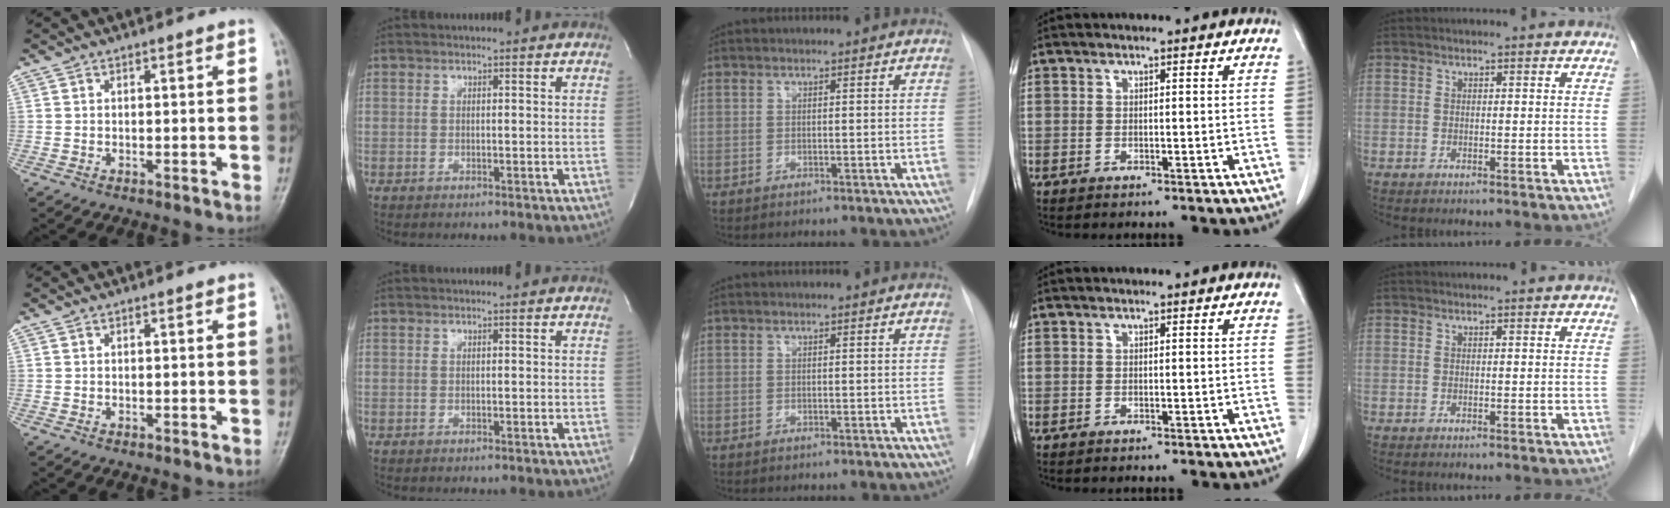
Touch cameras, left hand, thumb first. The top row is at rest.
{}